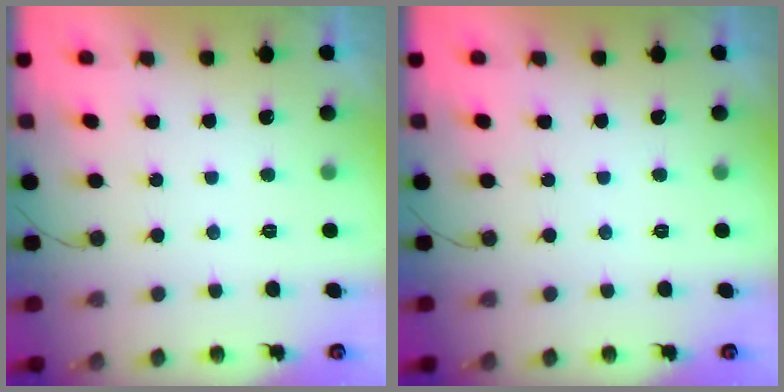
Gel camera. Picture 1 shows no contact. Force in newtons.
{"total": 0.0}